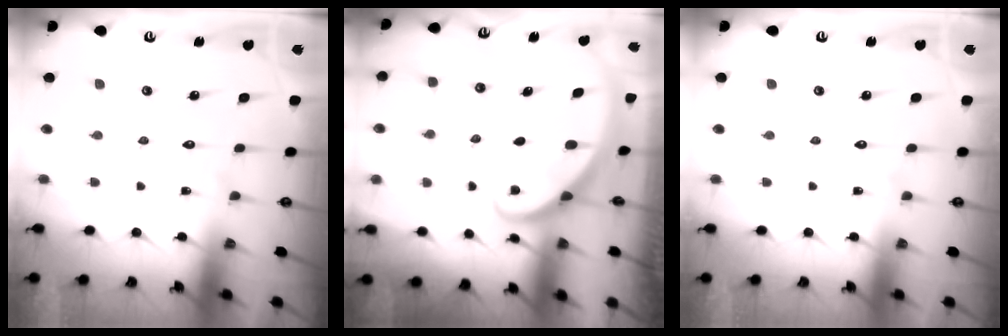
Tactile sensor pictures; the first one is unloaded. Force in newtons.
{"total": 2.1, "press": 2.1, "slide": 0.1}
{"total": 0.0}